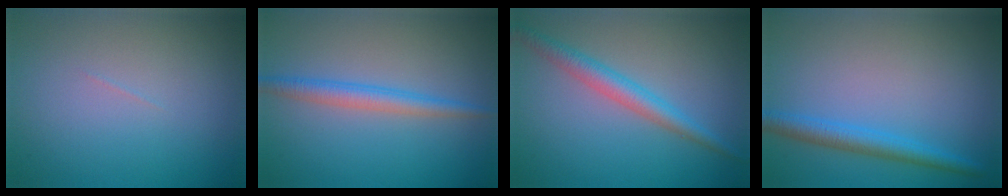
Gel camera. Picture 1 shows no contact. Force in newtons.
{"total": 2.6, "press": 2.6, "slide": 0.0}
{"total": 3.0, "press": 3.0, "slide": 0.0}
{"total": 3.0, "press": 3.0, "slide": 0.0}